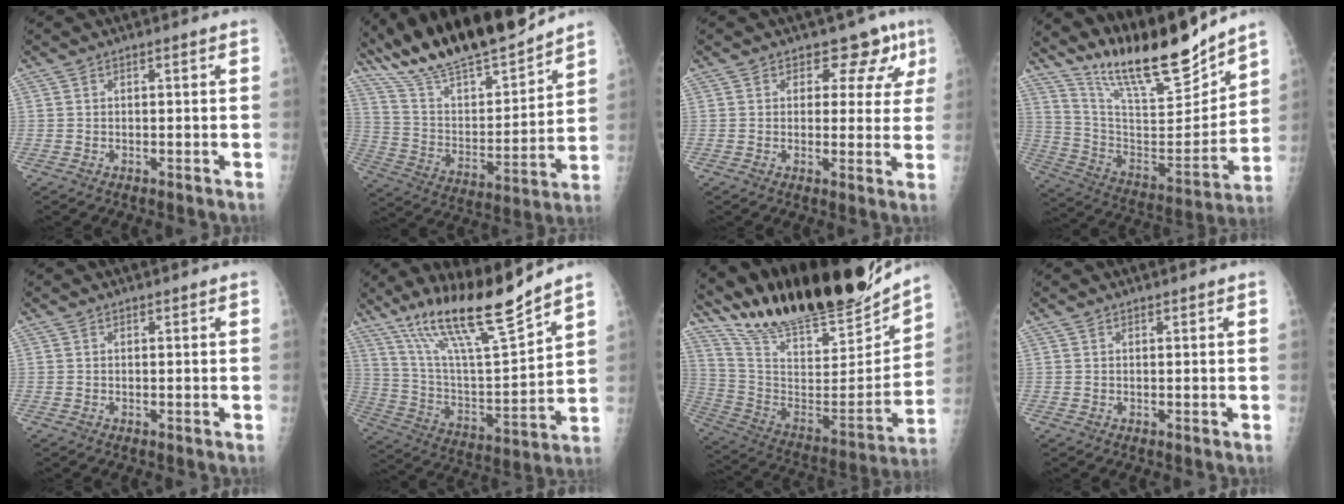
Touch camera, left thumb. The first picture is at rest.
{"total": 23.5, "force": [20.8, 4.5, 10.1], "torque": [-0.142, -0.093, 0.357]}
{"total": 7.2, "force": [4.5, 4.7, 3.2], "torque": [-0.002, -0.021, 0.043]}
{"total": 21.0, "force": [18.1, 3.8, 10.0], "torque": [-0.130, -0.111, 0.318]}
{"total": 0.0}
{"total": 18.9, "force": [14.9, 1.7, 11.6], "torque": [-0.179, -0.082, 0.273]}
{"total": 27.6, "force": [24.6, 5.3, 11.3], "torque": [-0.169, -0.120, 0.397]}
{"total": 0.6, "force": [0.5, 0.2, 0.0], "torque": [0.001, -0.003, 0.008]}